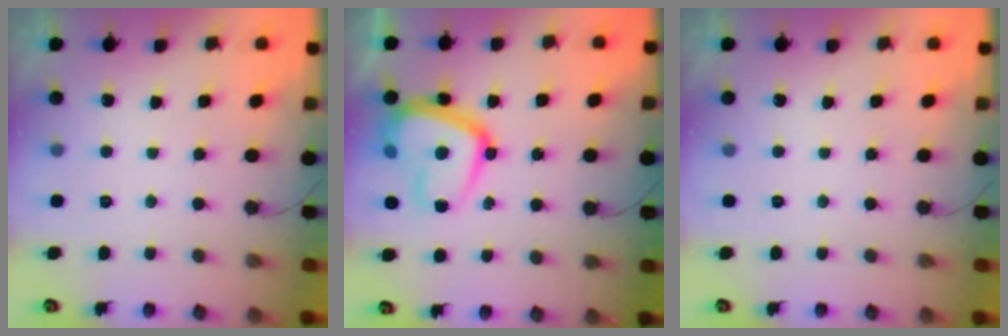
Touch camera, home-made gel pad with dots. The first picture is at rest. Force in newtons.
{"total": 18.3, "press": 18.3, "slide": 1.6}
{"total": 0.0}